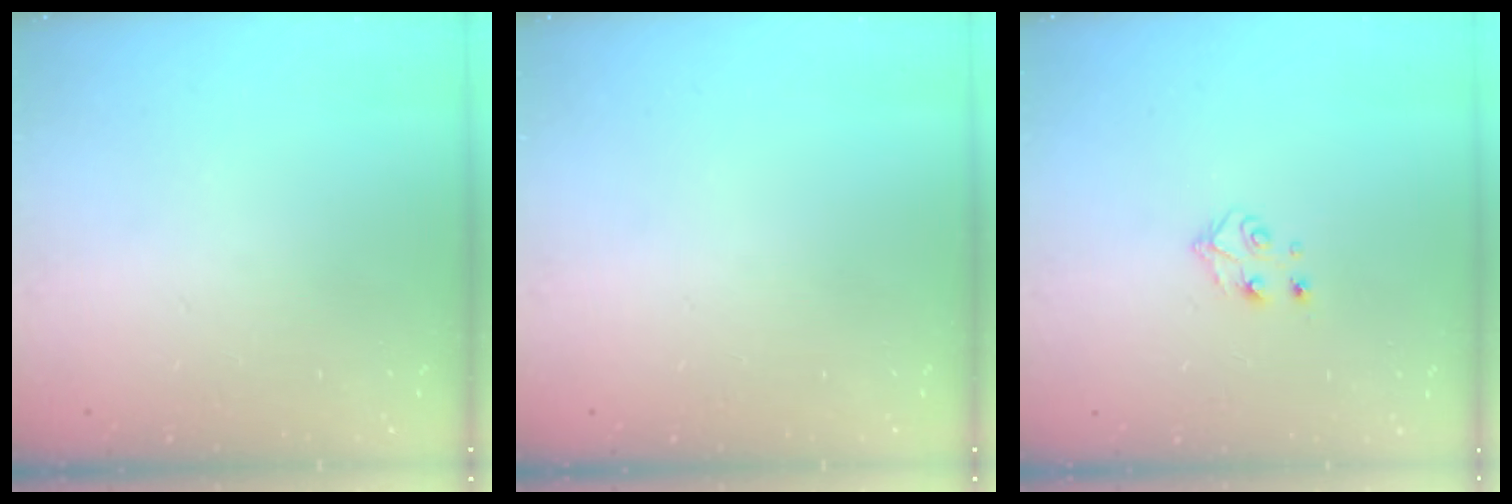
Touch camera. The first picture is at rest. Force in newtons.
{"total": 0.0}
{"total": 3.9, "press": 3.9, "slide": 0.5}